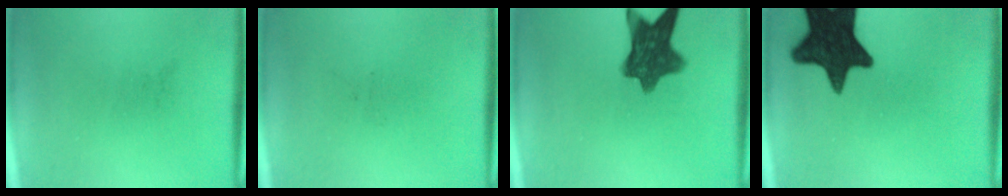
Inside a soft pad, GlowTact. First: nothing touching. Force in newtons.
{"total": 0.0}
{"total": 9.5}
{"total": 16.2}